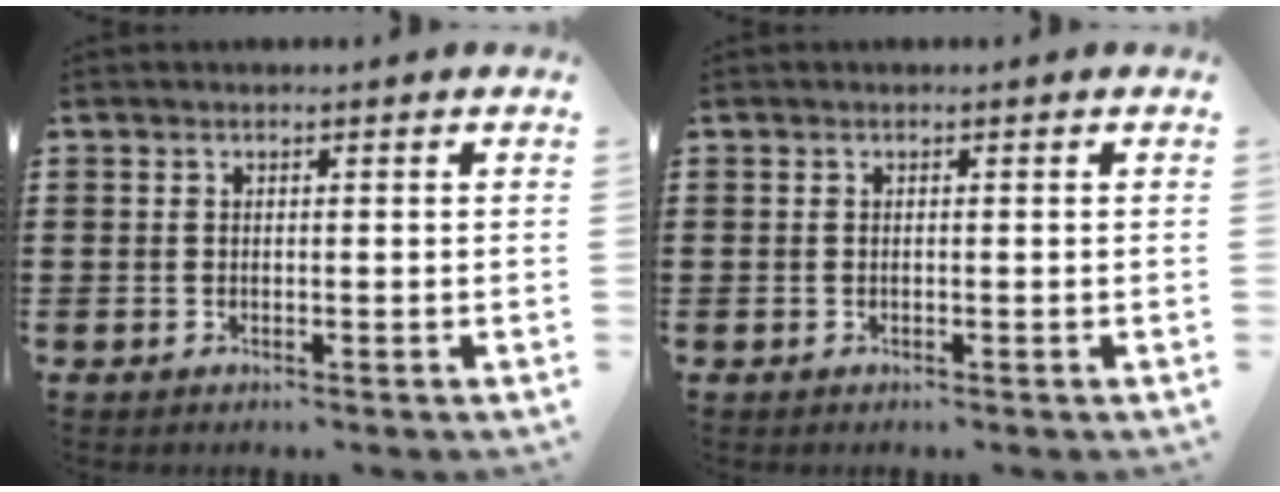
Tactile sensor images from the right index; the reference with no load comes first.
{"total": 0.0}